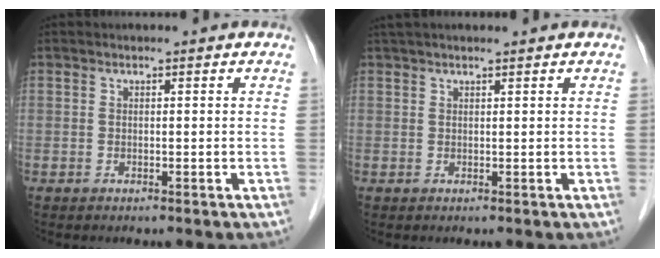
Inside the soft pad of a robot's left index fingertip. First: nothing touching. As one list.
[{"total": 4.2, "force": [3.5, 0.0, 2.4], "torque": [-0.036, 0.032, 0.060]}]